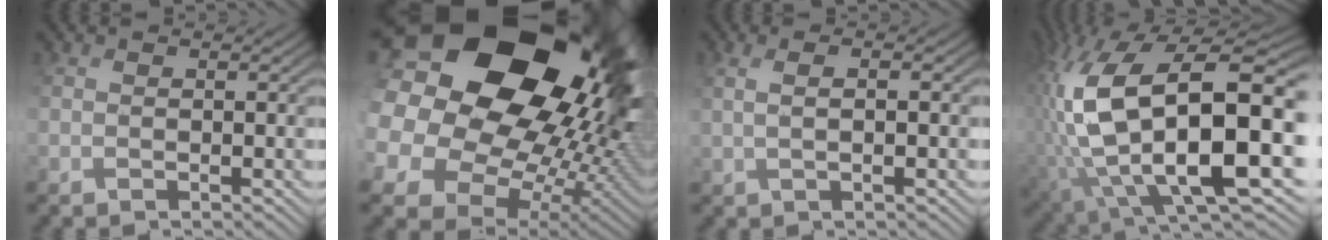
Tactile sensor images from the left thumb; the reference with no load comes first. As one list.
[{"total": 23.5, "force": [10.0, 16.7, 13.2], "torque": [-0.335, 0.033, 0.197]}, {"total": 2.0, "force": [0.4, 0.0, 1.9], "torque": [-0.032, -0.003, 0.010]}, {"total": 19.5, "force": [-1.0, 10.2, 16.6], "torque": [-0.336, -0.039, 0.001]}]